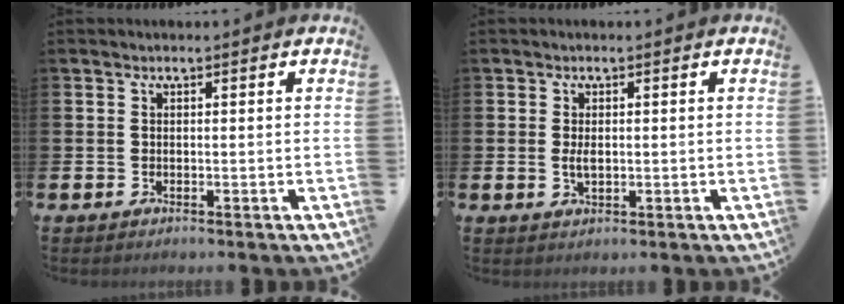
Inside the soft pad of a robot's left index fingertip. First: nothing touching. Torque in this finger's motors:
{"motor_torque": [0.56, 0.16, 0.04, 0.09]}